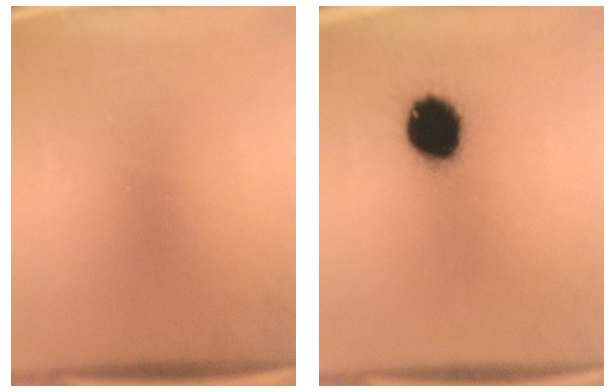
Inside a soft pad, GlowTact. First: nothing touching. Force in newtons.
{"total": 13.5}